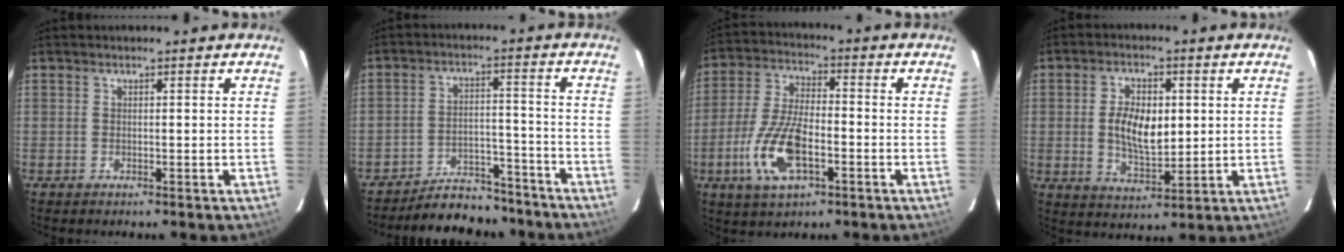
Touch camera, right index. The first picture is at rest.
{"total": 13.2, "force": [-11.5, 4.9, 4.3], "torque": [-0.094, 0.021, -0.151]}
{"total": 13.2, "force": [-4.7, 5.4, 11.1], "torque": [-0.238, -0.006, -0.087]}
{"total": 9.0, "force": [0.8, 4.7, 7.6], "torque": [-0.143, 0.003, 0.021]}